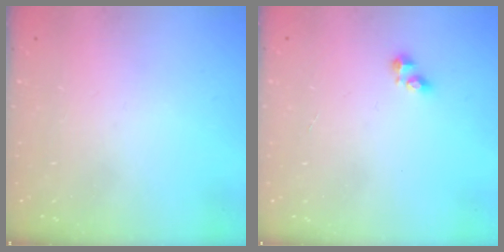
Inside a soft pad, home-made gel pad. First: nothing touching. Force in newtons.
{"total": 2.1, "press": 2.1, "slide": 0.3}